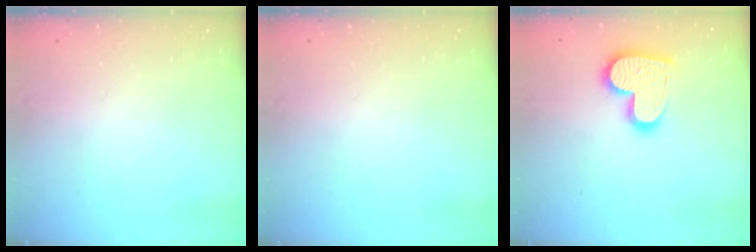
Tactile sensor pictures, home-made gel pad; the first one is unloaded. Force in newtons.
{"total": 0.0}
{"total": 14.5, "press": 14.5, "slide": 1.0}